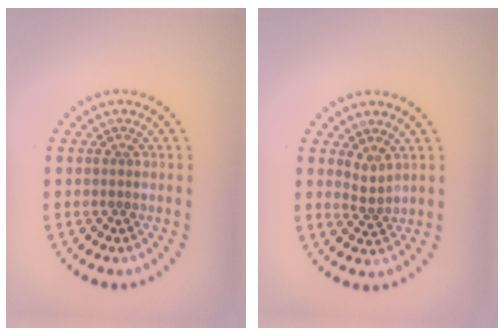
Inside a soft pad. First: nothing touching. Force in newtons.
{"total": 1.6, "press": 1.1, "slide": 1.1}